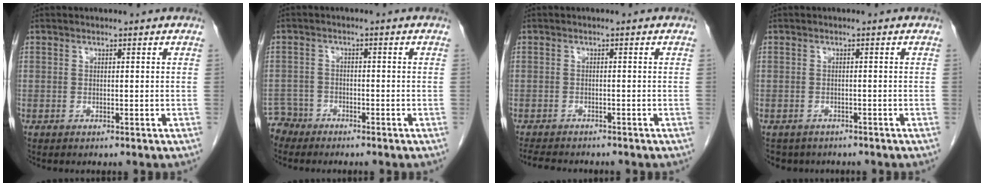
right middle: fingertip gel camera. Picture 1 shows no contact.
{"total": 3.6, "force": [-3.2, 1.3, -1.0], "torque": [0.020, -0.001, -0.064]}
{"total": 6.2, "force": [-5.6, 1.5, 2.2], "torque": [-0.036, -0.010, -0.084]}
{"total": 4.0, "force": [-3.4, 2.1, 0.3], "torque": [-0.006, 0.000, -0.045]}